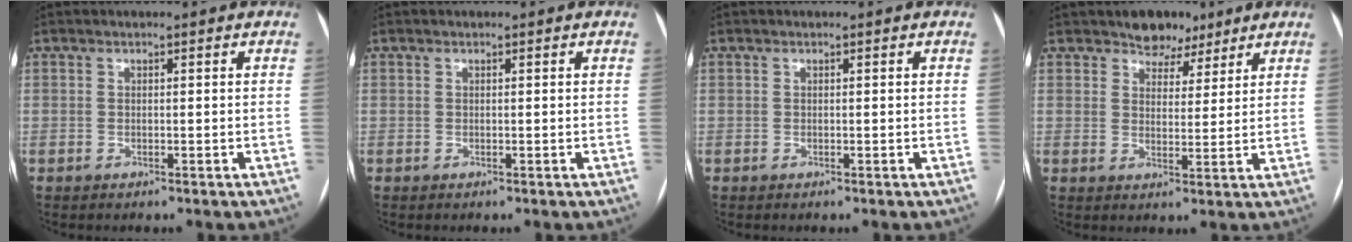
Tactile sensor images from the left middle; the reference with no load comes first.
{"total": 0.0}
{"total": 0.0}
{"total": 5.5, "force": [4.2, 3.3, 1.5], "torque": [-0.013, 0.004, 0.065]}